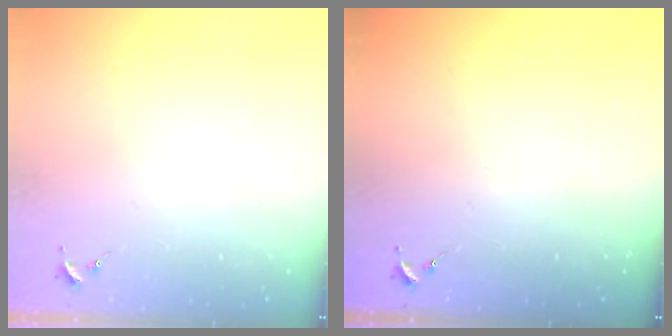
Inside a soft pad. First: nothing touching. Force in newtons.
{"total": 0.0}